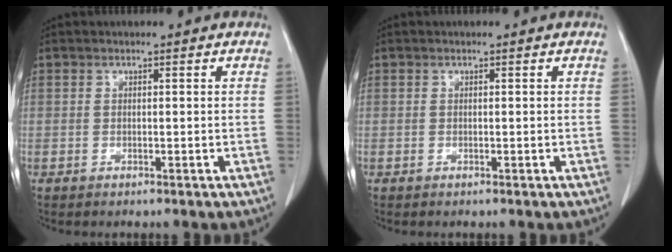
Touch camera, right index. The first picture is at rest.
{"total": 0.0}